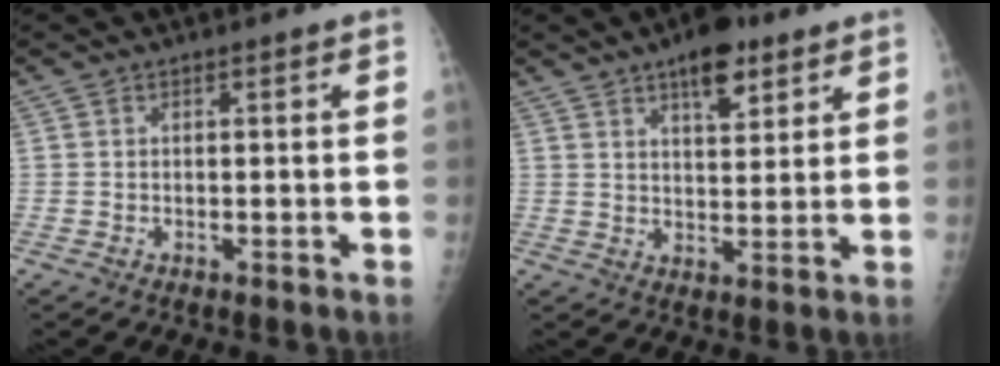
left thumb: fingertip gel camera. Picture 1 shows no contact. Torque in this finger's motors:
{"motor_torque": [1.11, 0.54, 0.60, -0.61, 0.16]}